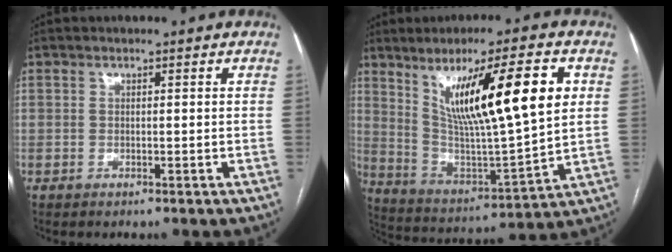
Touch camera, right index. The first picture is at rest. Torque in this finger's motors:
{"motor_torque": [1.23, 0.91, 0.50, 0.21]}